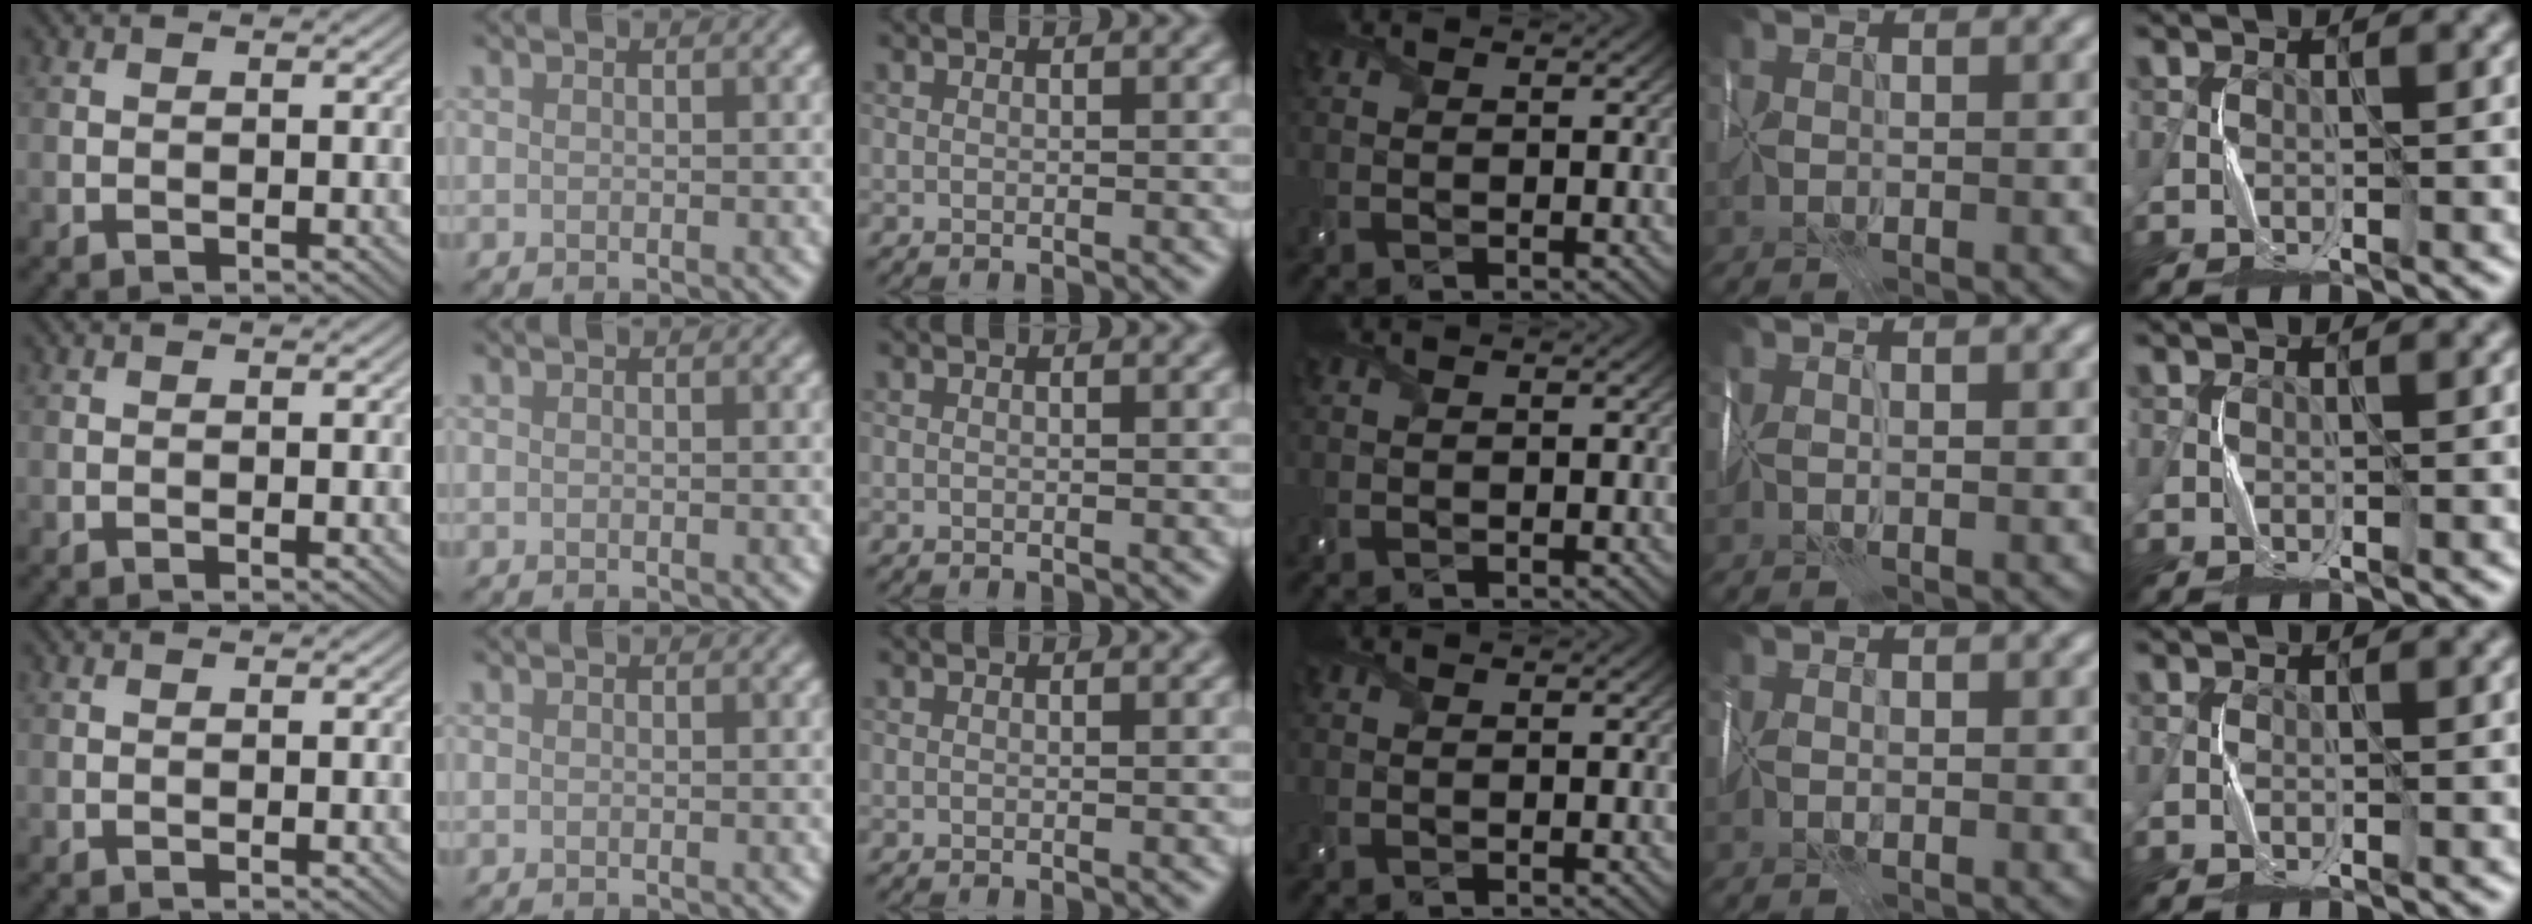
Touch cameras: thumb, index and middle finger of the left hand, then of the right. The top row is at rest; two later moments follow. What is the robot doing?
{"motion": "wrap", "object": "scarf"}